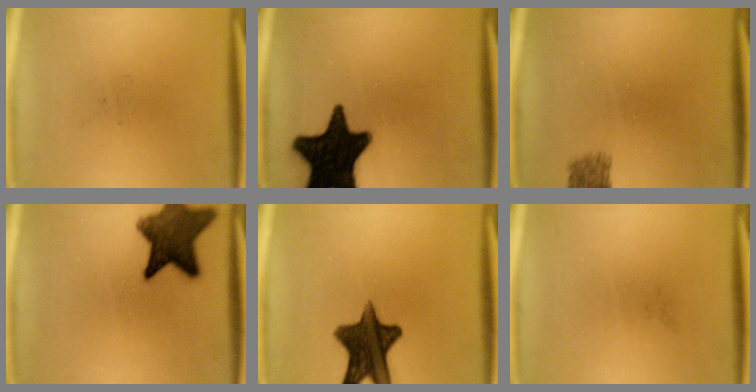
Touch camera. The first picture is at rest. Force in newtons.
{"total": 19.1}
{"total": 2.5}
{"total": 11.6}
{"total": 12.8}
{"total": 0.0}